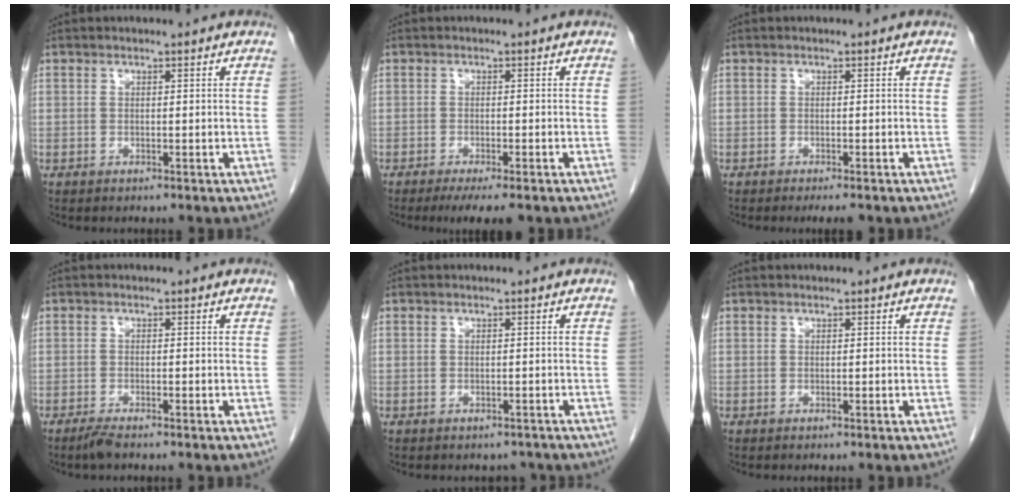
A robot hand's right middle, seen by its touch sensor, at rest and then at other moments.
{"total": 5.3, "force": [-3.9, 0.7, 3.6], "torque": [-0.046, -0.013, -0.055]}
{"total": 2.4, "force": [-1.9, 0.3, 1.4], "torque": [-0.018, -0.007, -0.024]}
{"total": 1.8, "force": [-1.5, 0.1, 1.1], "torque": [-0.030, -0.006, -0.029]}
{"total": 1.9, "force": [-1.6, 1.0, 0.1], "torque": [-0.002, 0.001, -0.022]}
{"total": 0.0}